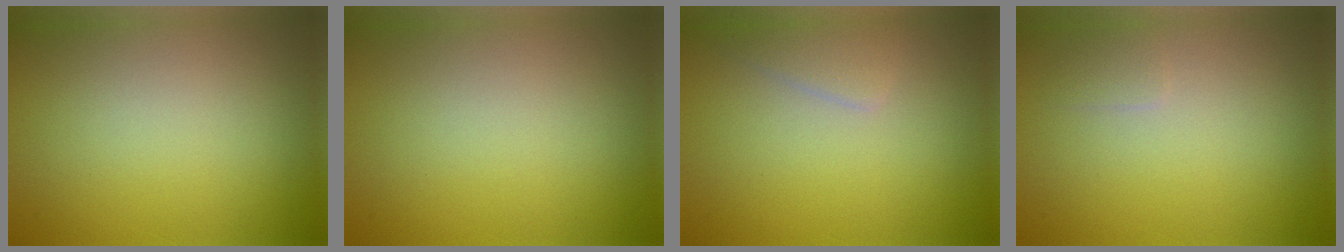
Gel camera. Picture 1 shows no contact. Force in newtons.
{"total": 0.0}
{"total": 1.7, "press": 1.7, "slide": 0.2}
{"total": 0.9, "press": 0.9, "slide": 0.1}